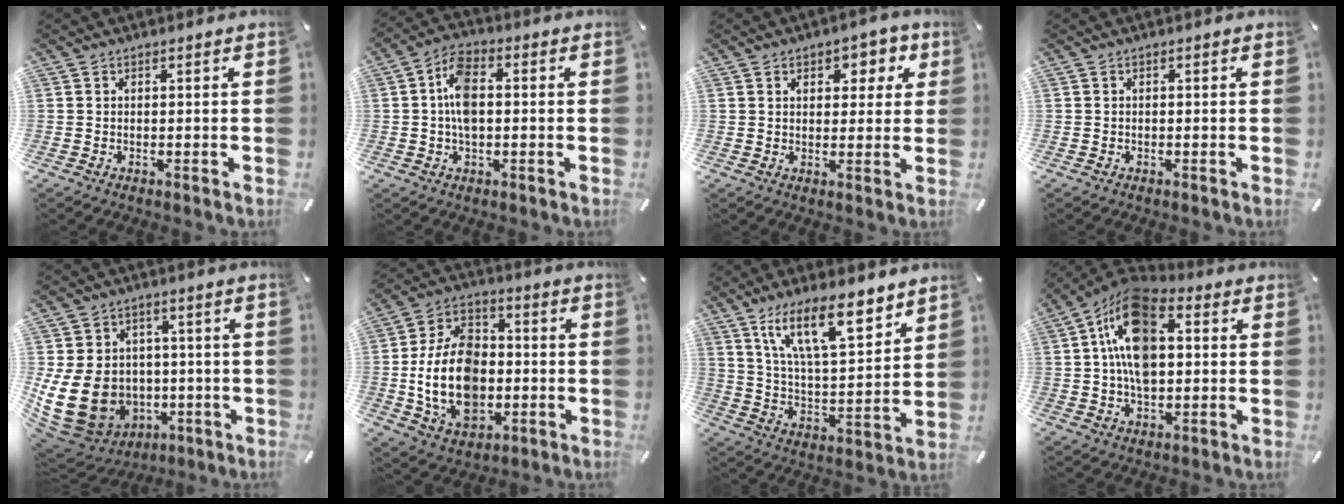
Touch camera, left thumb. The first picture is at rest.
{"total": 7.6, "force": [0.2, 4.4, 6.2], "torque": [-0.117, 0.008, 0.002]}
{"total": 5.7, "force": [2.5, 4.0, 3.3], "torque": [-0.028, -0.006, 0.033]}
{"total": 0.0}
{"total": 17.0, "force": [-2.1, 14.5, 8.6], "torque": [-0.177, -0.002, -0.022]}
{"total": 18.2, "force": [-2.3, 13.0, 12.5], "torque": [-0.267, 0.007, -0.043]}
{"total": 16.9, "force": [11.2, 5.8, 11.2], "torque": [-0.195, -0.049, 0.192]}
{"total": 15.7, "force": [3.1, 9.7, 11.9], "torque": [-0.232, -0.002, 0.054]}